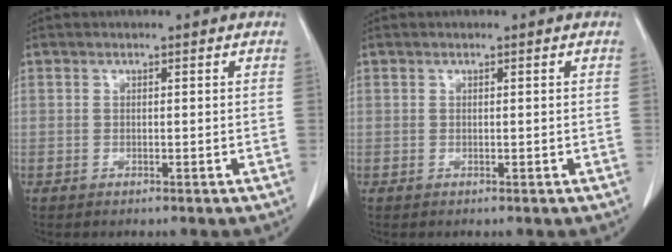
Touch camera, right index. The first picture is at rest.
{"total": 0.0}